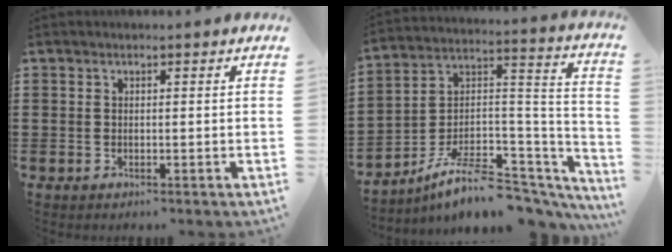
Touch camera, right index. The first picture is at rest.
{"total": 9.3, "force": [-6.6, 3.8, 5.4], "torque": [-0.106, 0.015, -0.127]}